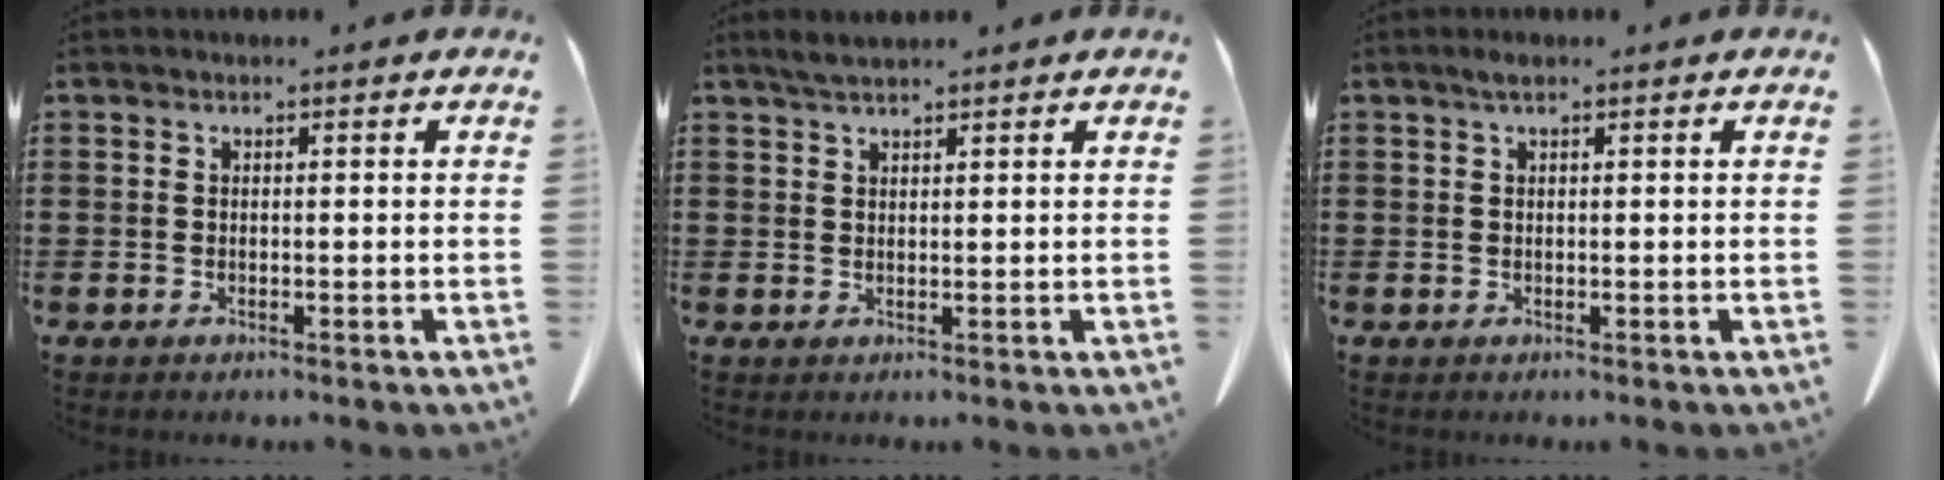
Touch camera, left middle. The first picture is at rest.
{"total": 2.0, "force": [1.7, 0.3, 1.0], "torque": [-0.024, 0.001, 0.033]}
{"total": 0.8, "force": [0.4, 0.2, 0.7], "torque": [-0.015, 0.000, 0.008]}